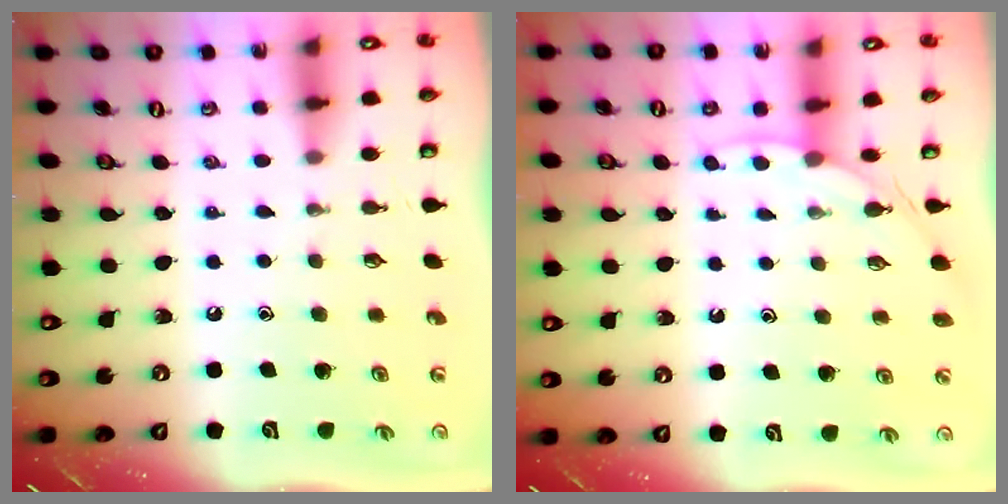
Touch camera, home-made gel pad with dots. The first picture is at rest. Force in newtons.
{"total": 2.9, "press": 2.9, "slide": 0.4}